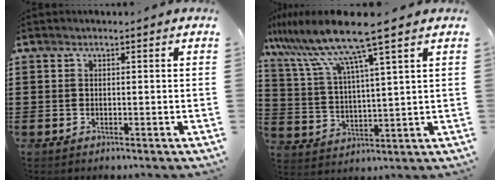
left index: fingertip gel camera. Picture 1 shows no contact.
{"total": 10.6, "force": [8.1, -0.4, 6.8], "torque": [-0.168, -0.044, 0.130]}